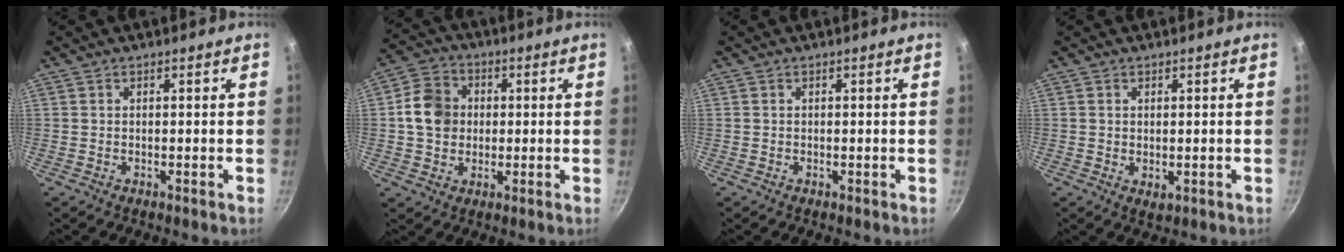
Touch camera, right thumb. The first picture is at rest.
{"total": 9.1, "force": [0.6, 7.7, 4.7], "torque": [-0.060, 0.013, -0.003]}
{"total": 0.0}
{"total": 1.6, "force": [0.4, 1.1, 1.1], "torque": [-0.016, -0.006, 0.006]}